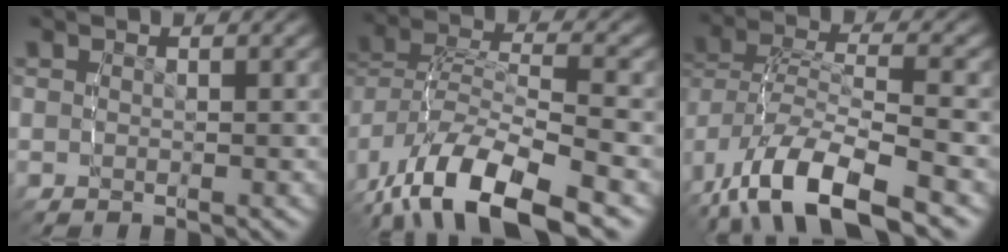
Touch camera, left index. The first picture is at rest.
{"total": 6.3, "force": [-3.7, 2.7, 4.3], "torque": [-0.097, -0.012, -0.048]}
{"total": 5.7, "force": [-3.1, 2.4, 4.2], "torque": [-0.092, -0.012, -0.039]}